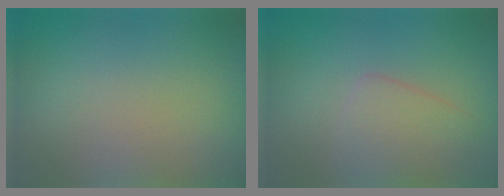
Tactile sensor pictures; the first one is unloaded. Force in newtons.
{"total": 2.8, "press": 2.8, "slide": 0.1}